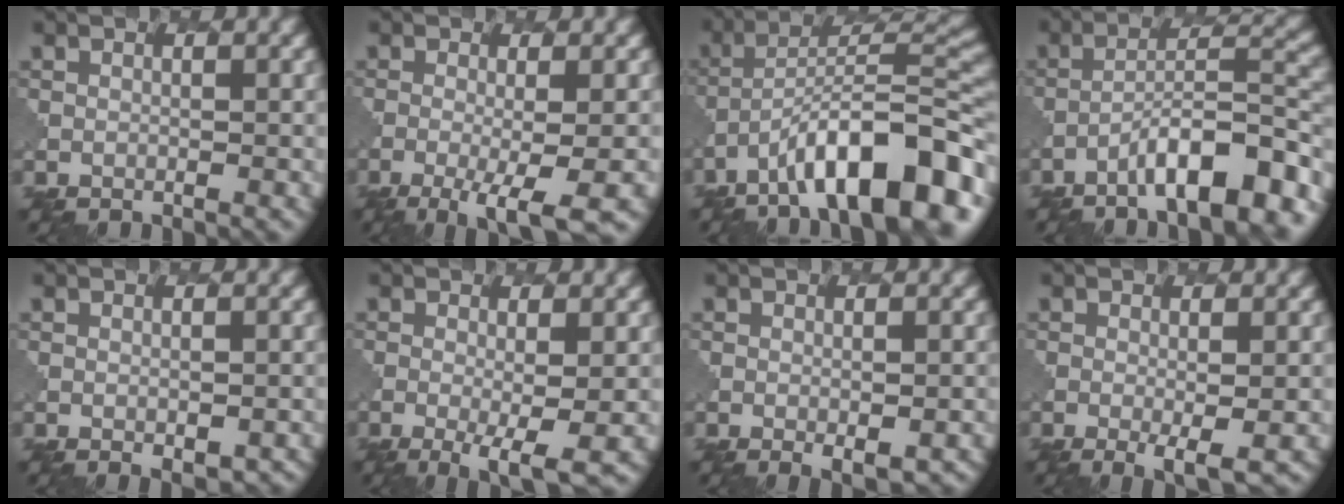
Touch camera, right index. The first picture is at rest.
{"total": 6.3, "force": [-2.9, 1.5, 5.4], "torque": [-0.071, -0.006, -0.042]}
{"total": 12.3, "force": [-7.3, 3.6, 9.1], "torque": [-0.130, 0.015, -0.118]}
{"total": 9.3, "force": [-6.0, 2.0, 6.8], "torque": [-0.104, 0.018, -0.093]}
{"total": 1.7, "force": [-0.8, 0.7, 1.3], "torque": [-0.016, -0.001, 0.000]}
{"total": 4.7, "force": [-1.6, 1.0, 4.3], "torque": [-0.068, -0.008, -0.020]}
{"total": 2.4, "force": [-1.0, 0.8, 2.0], "torque": [-0.028, -0.004, -0.001]}
{"total": 3.0, "force": [-0.9, 0.6, 2.9], "torque": [-0.046, -0.007, -0.008]}